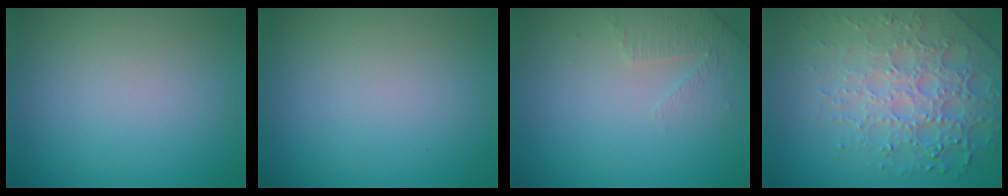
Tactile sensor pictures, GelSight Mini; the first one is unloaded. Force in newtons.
{"total": 0.0}
{"total": 1.9, "press": 1.8, "slide": 0.5}
{"total": 7.3, "press": 5.2, "slide": 5.2}